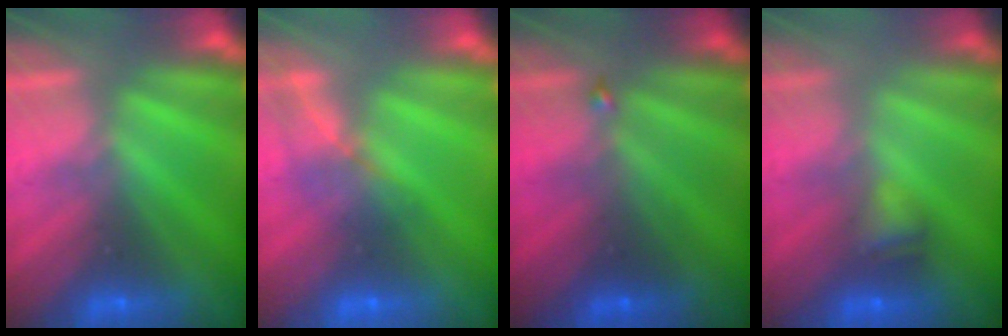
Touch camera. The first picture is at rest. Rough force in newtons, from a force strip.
{"total": 1.6}
{"total": 1.9}
{"total": 2.4}